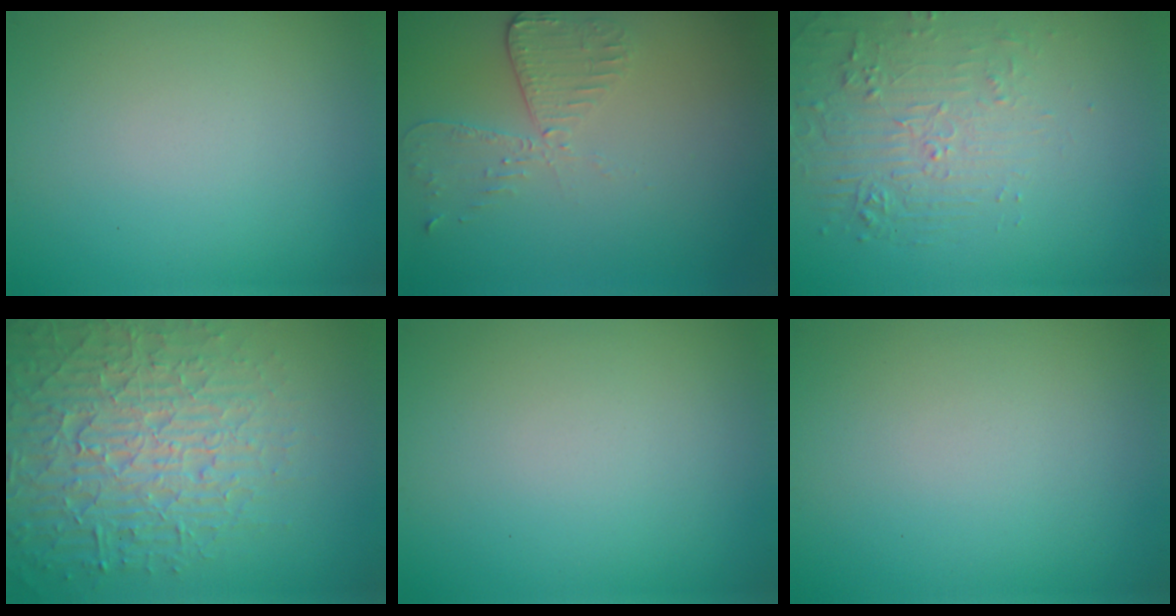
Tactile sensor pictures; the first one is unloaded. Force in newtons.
{"total": 2.9, "press": 2.6, "slide": 1.3}
{"total": 2.1, "press": 1.5, "slide": 1.5}
{"total": 7.4, "press": 7.2, "slide": 1.8}
{"total": 0.0}
{"total": 0.0}